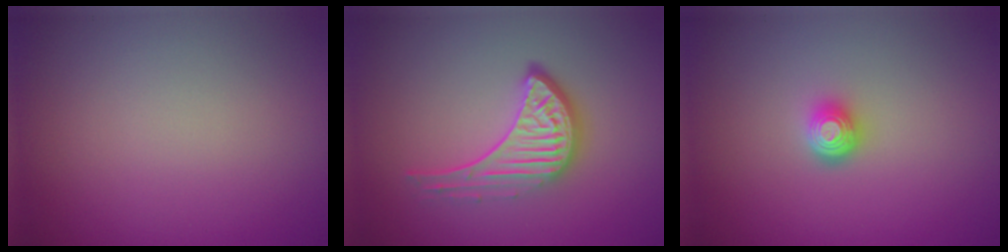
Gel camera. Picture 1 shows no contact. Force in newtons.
{"total": 4.6, "press": 3.3, "slide": 3.3}
{"total": 1.9, "press": 1.4, "slide": 1.4}